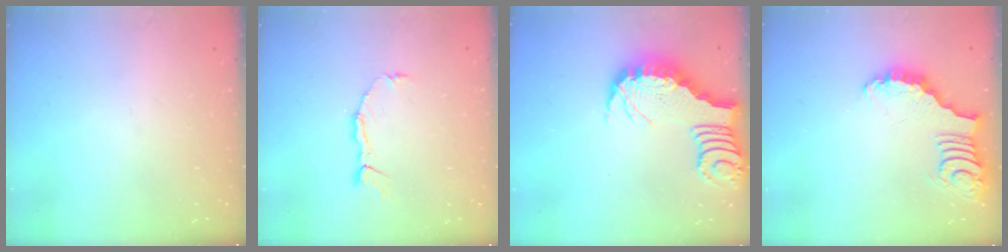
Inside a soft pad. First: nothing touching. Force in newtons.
{"total": 3.6, "press": 3.6, "slide": 0.2}
{"total": 3.3, "press": 3.3, "slide": 0.5}
{"total": 3.5, "press": 3.5, "slide": 0.4}